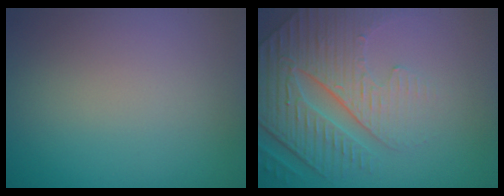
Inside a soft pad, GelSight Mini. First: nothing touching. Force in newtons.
{"total": 5.7, "press": 5.1, "slide": 2.6}